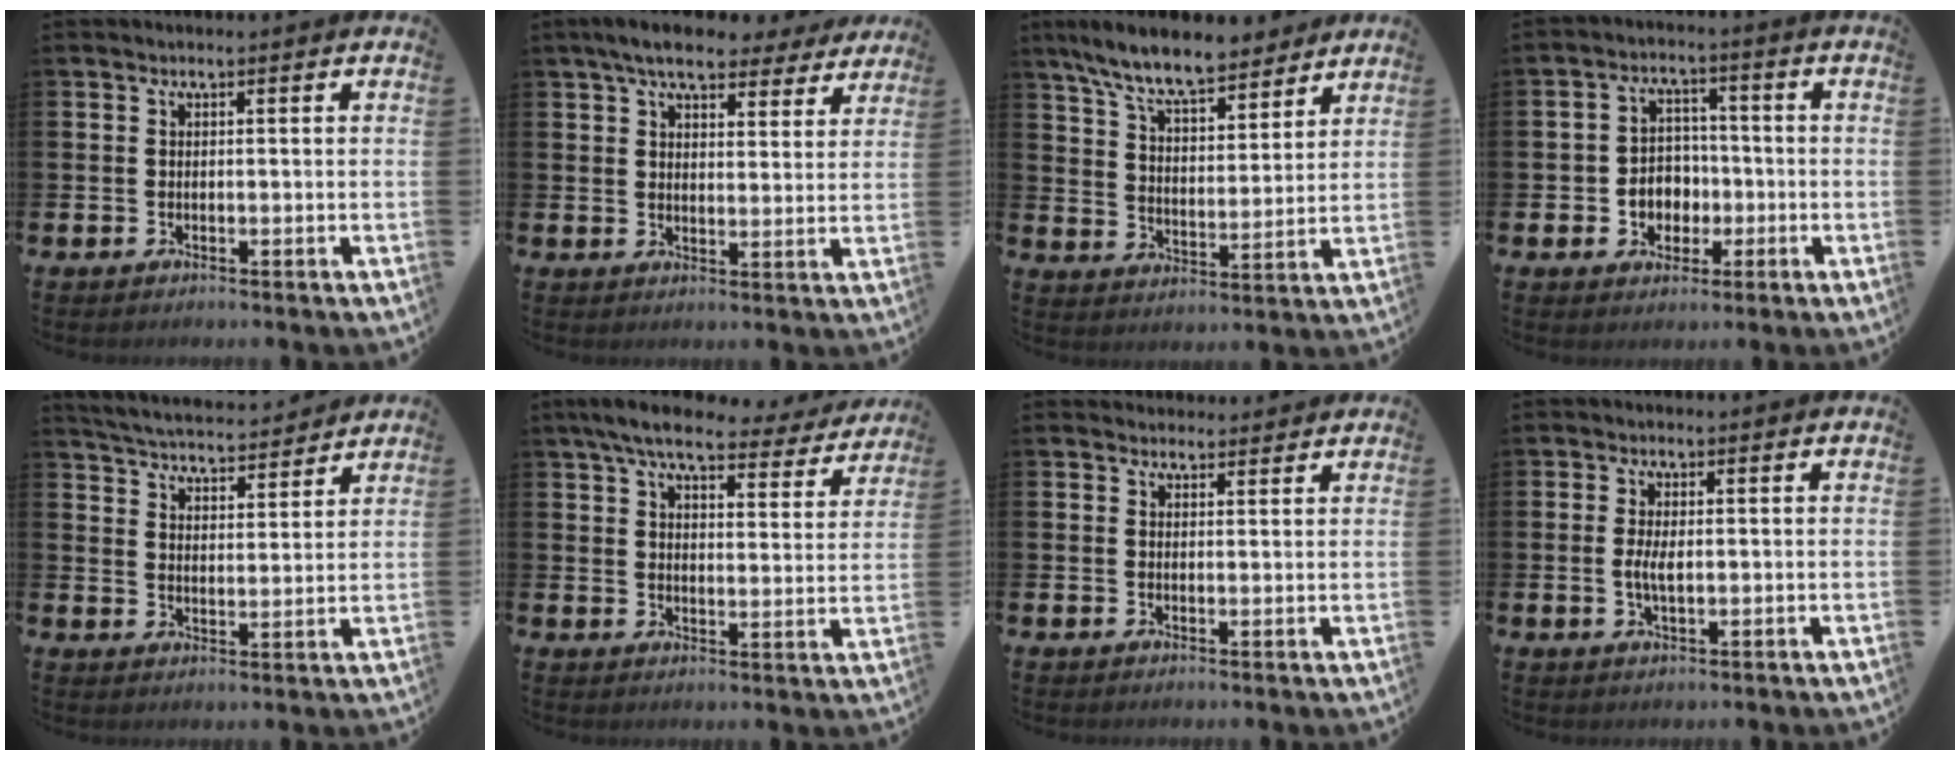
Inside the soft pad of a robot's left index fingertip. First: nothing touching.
{"total": 7.5, "force": [6.6, 2.1, 2.7], "torque": [-0.057, -0.025, 0.117]}
{"total": 9.7, "force": [8.7, 1.9, 3.7], "torque": [-0.101, -0.041, 0.157]}
{"total": 4.4, "force": [-0.8, 4.1, 1.4], "torque": [-0.025, 0.001, -0.022]}
{"total": 5.0, "force": [5.0, 0.5, 0.4], "torque": [-0.028, -0.038, 0.086]}
{"total": 7.4, "force": [6.7, 1.5, 2.9], "torque": [-0.071, -0.030, 0.116]}
{"total": 2.3, "force": [2.2, 0.6, -0.2], "torque": [0.008, -0.010, 0.039]}
{"total": 2.7, "force": [0.0, 1.1, 2.5], "torque": [-0.039, -0.001, -0.003]}